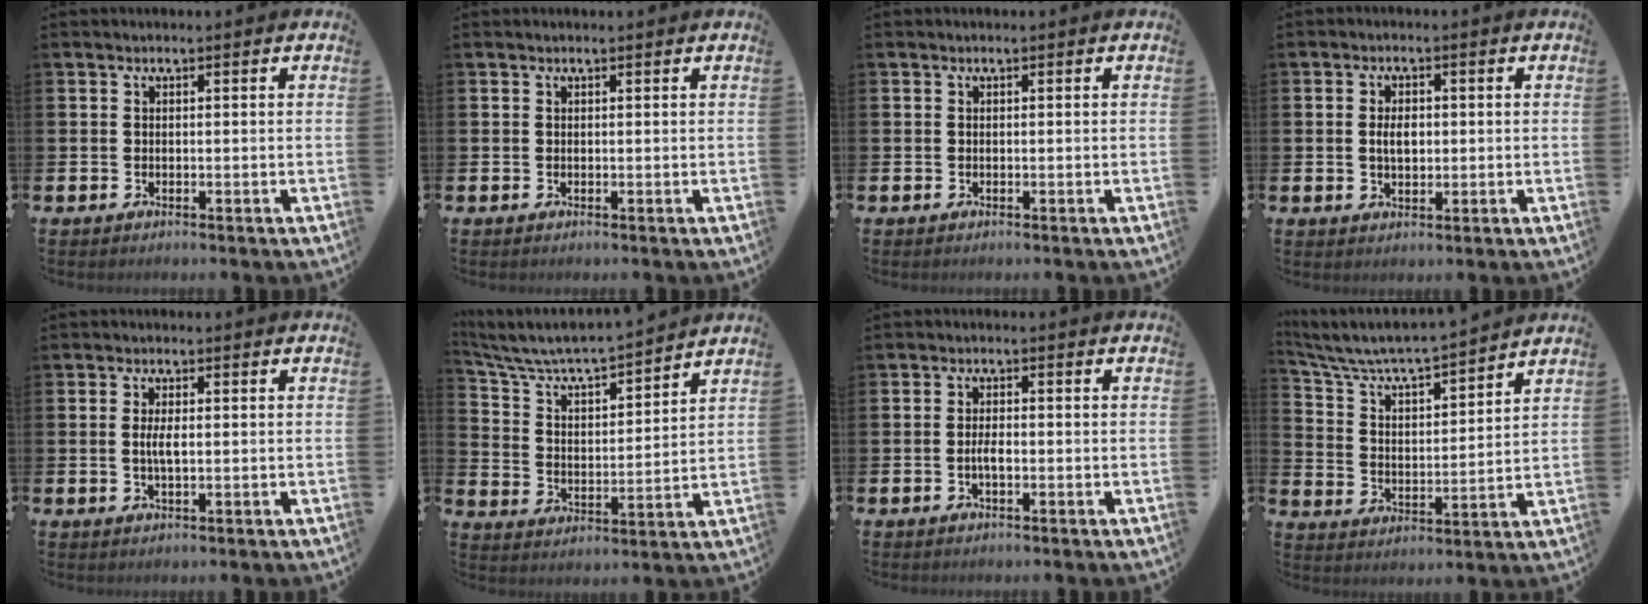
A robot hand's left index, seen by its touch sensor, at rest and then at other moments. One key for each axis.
{"total": 0.0}
{"total": 0.0}
{"total": 2.9, "fx": 0.3, "fy": 1.7, "fz": 2.2, "tx": -0.027, "ty": 0.001, "tz": 0.000}
{"total": 2.6, "fx": 0.1, "fy": 0.9, "fz": 2.4, "tx": -0.044, "ty": 0.002, "tz": -0.001}
{"total": 6.8, "fx": 6.5, "fy": 0.8, "fz": 2.0, "tx": -0.070, "ty": -0.052, "tz": 0.107}
{"total": 1.9, "fx": -0.4, "fy": 0.7, "fz": 1.7, "tx": -0.030, "ty": 0.002, "tz": -0.010}
{"total": 6.7, "fx": 6.4, "fy": 0.6, "fz": 1.9, "tx": -0.068, "ty": -0.050, "tz": 0.106}